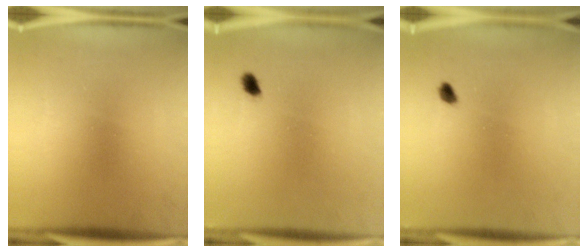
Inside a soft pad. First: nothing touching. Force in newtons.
{"total": 1.4}
{"total": 1.4}